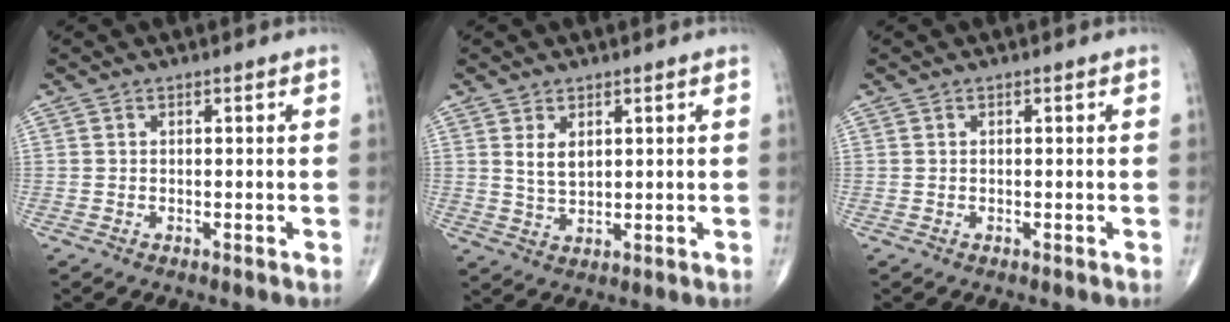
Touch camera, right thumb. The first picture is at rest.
{"total": 3.6, "force": [1.4, 2.0, 2.6], "torque": [-0.042, -0.014, 0.033]}
{"total": 0.0}